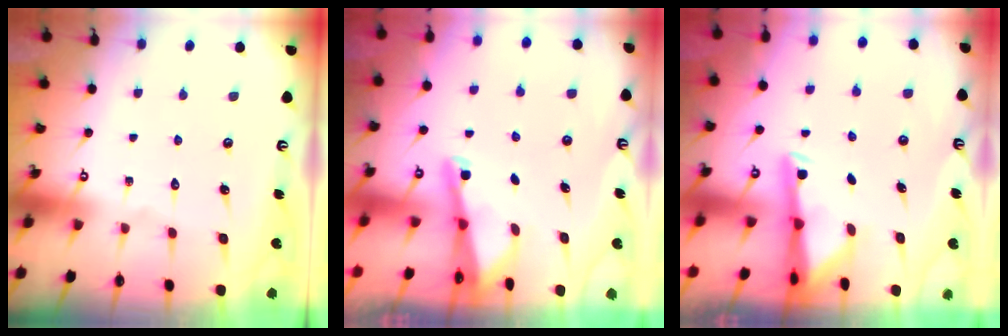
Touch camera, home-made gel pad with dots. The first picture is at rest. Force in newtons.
{"total": 2.3, "press": 2.2, "slide": 0.3}
{"total": 2.9, "press": 2.9, "slide": 0.6}